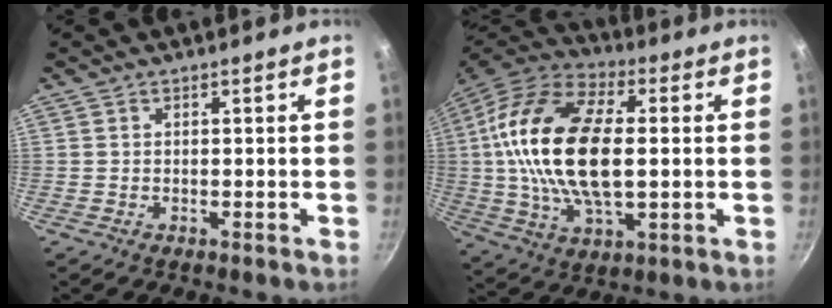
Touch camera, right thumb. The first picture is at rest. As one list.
[{"total": 23.6, "force": [1.7, 12.3, 20.1], "torque": [-0.383, 0.016, 0.018]}]